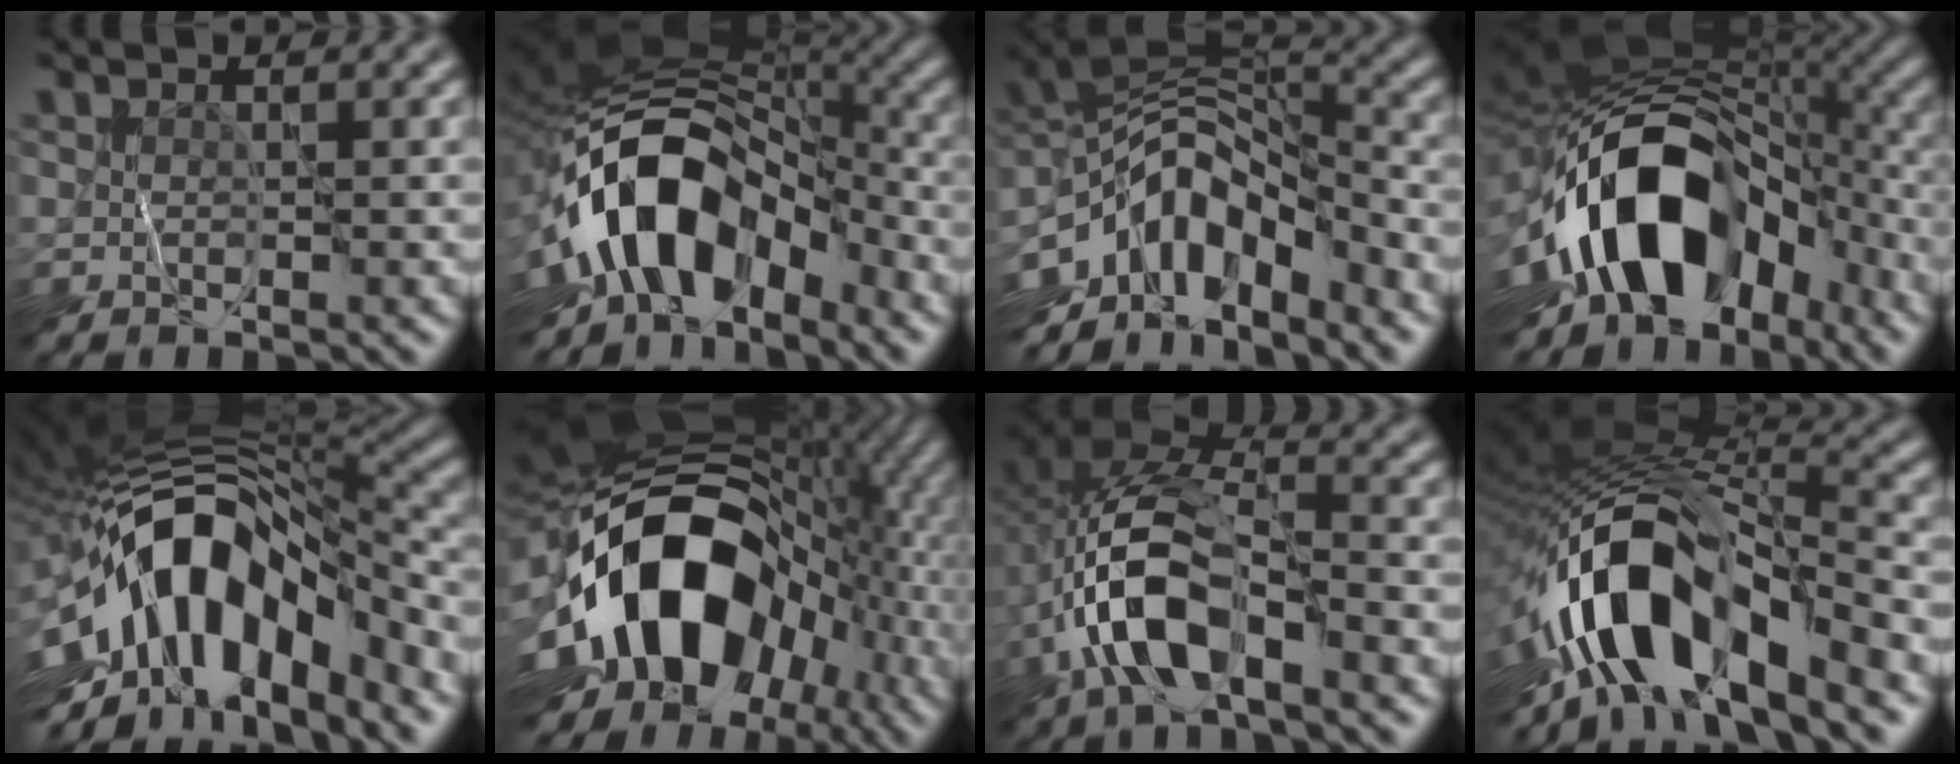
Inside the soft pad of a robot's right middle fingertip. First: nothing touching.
{"total": 12.3, "force": [-5.4, 7.4, 8.2], "torque": [-0.131, 0.009, -0.100]}
{"total": 10.6, "force": [-4.7, 5.7, 7.7], "torque": [-0.126, 0.010, -0.092]}
{"total": 15.8, "force": [-4.8, 10.1, 11.2], "torque": [-0.183, -0.002, -0.084]}
{"total": 14.9, "force": [-4.0, 7.6, 12.2], "torque": [-0.193, 0.023, -0.079]}
{"total": 18.2, "force": [-3.3, 12.6, 12.7], "torque": [-0.219, -0.005, -0.059]}
{"total": 10.1, "force": [-3.1, 5.2, 8.1], "torque": [-0.165, 0.005, -0.062]}
{"total": 13.1, "force": [-5.8, 5.4, 10.4], "torque": [-0.180, 0.003, -0.104]}